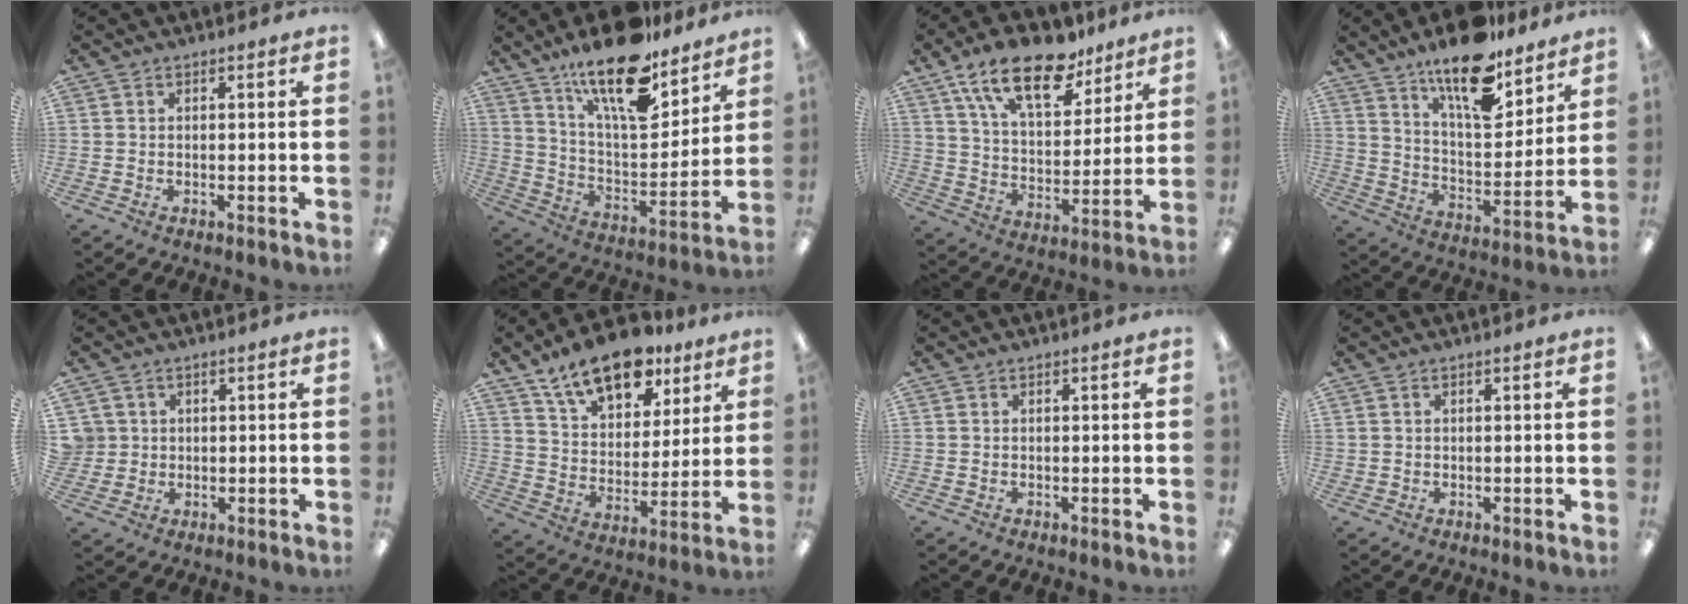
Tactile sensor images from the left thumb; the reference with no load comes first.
{"total": 19.9, "force": [14.6, 6.8, 11.6], "torque": [-0.203, -0.090, 0.250]}
{"total": 19.4, "force": [13.3, 8.6, 11.3], "torque": [-0.195, -0.064, 0.230]}
{"total": 16.8, "force": [12.8, 5.8, 9.2], "torque": [-0.150, -0.082, 0.218]}
{"total": 3.5, "force": [0.8, 3.4, 0.0], "torque": [-0.013, 0.006, 0.016]}
{"total": 16.7, "force": [12.2, 8.1, 8.0], "torque": [-0.128, -0.067, 0.216]}
{"total": 0.0}
{"total": 0.5, "force": [0.2, 0.5, 0.1], "torque": [-0.002, 0.001, 0.004]}